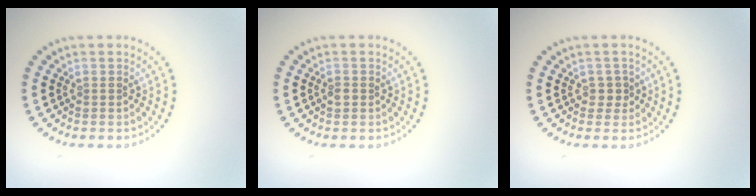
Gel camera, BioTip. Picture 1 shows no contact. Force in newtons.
{"total": 0.7, "press": 0.6, "slide": 0.4}
{"total": 1.1, "press": 0.9, "slide": 0.6}